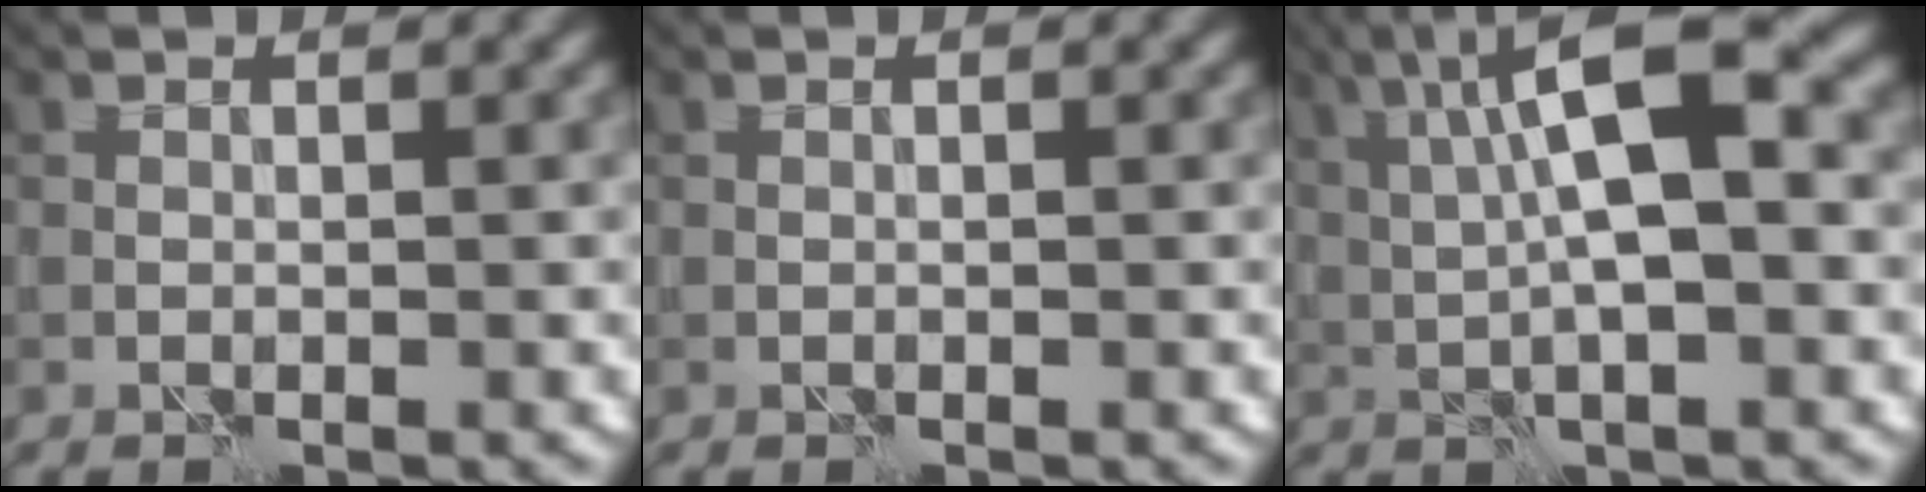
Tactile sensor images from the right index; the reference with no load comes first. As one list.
[{"total": 0.0}, {"total": 8.9, "force": [1.9, 2.3, 8.4], "torque": [-0.140, 0.014, 0.026]}]